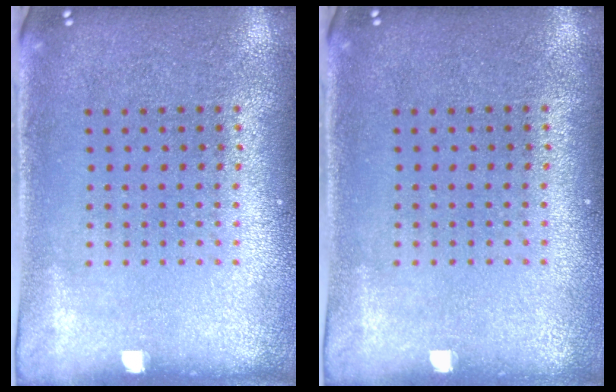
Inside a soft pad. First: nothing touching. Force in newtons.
{"total": 0.0}